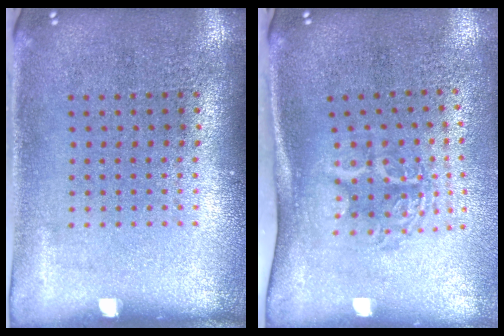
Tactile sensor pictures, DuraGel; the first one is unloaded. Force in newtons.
{"total": 1.8, "press": 1.2, "slide": 1.4}